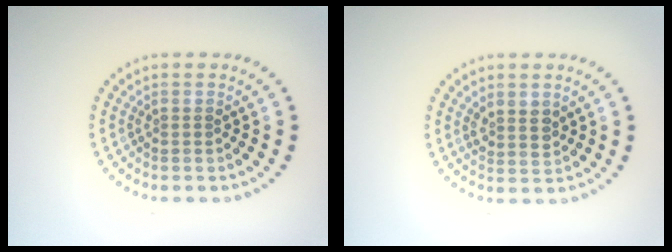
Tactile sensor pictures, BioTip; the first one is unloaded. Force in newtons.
{"total": 1.9, "press": 1.7, "slide": 1.0}